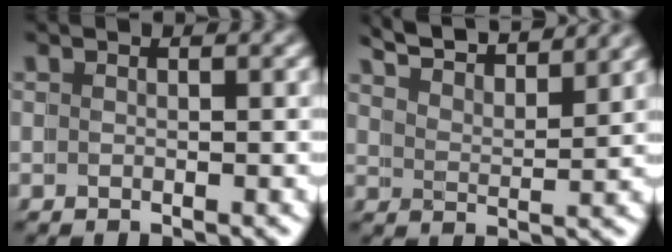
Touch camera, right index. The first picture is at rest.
{"total": 6.3, "force": [6.1, 0.1, 1.7], "torque": [-0.037, 0.011, 0.097]}